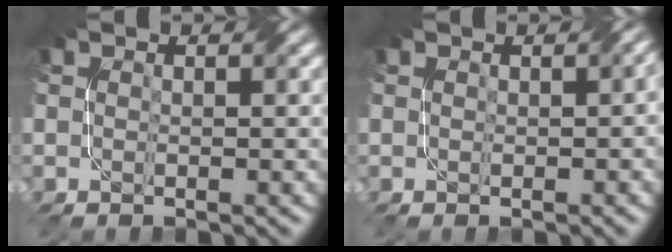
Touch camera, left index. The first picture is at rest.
{"total": 0.9, "force": [-0.6, 0.1, 0.8], "torque": [-0.005, 0.005, -0.008]}